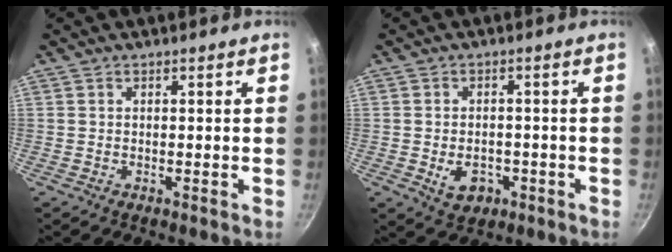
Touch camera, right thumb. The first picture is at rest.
{"total": 5.6, "force": [-1.8, 4.0, 3.4], "torque": [-0.037, 0.011, -0.019]}